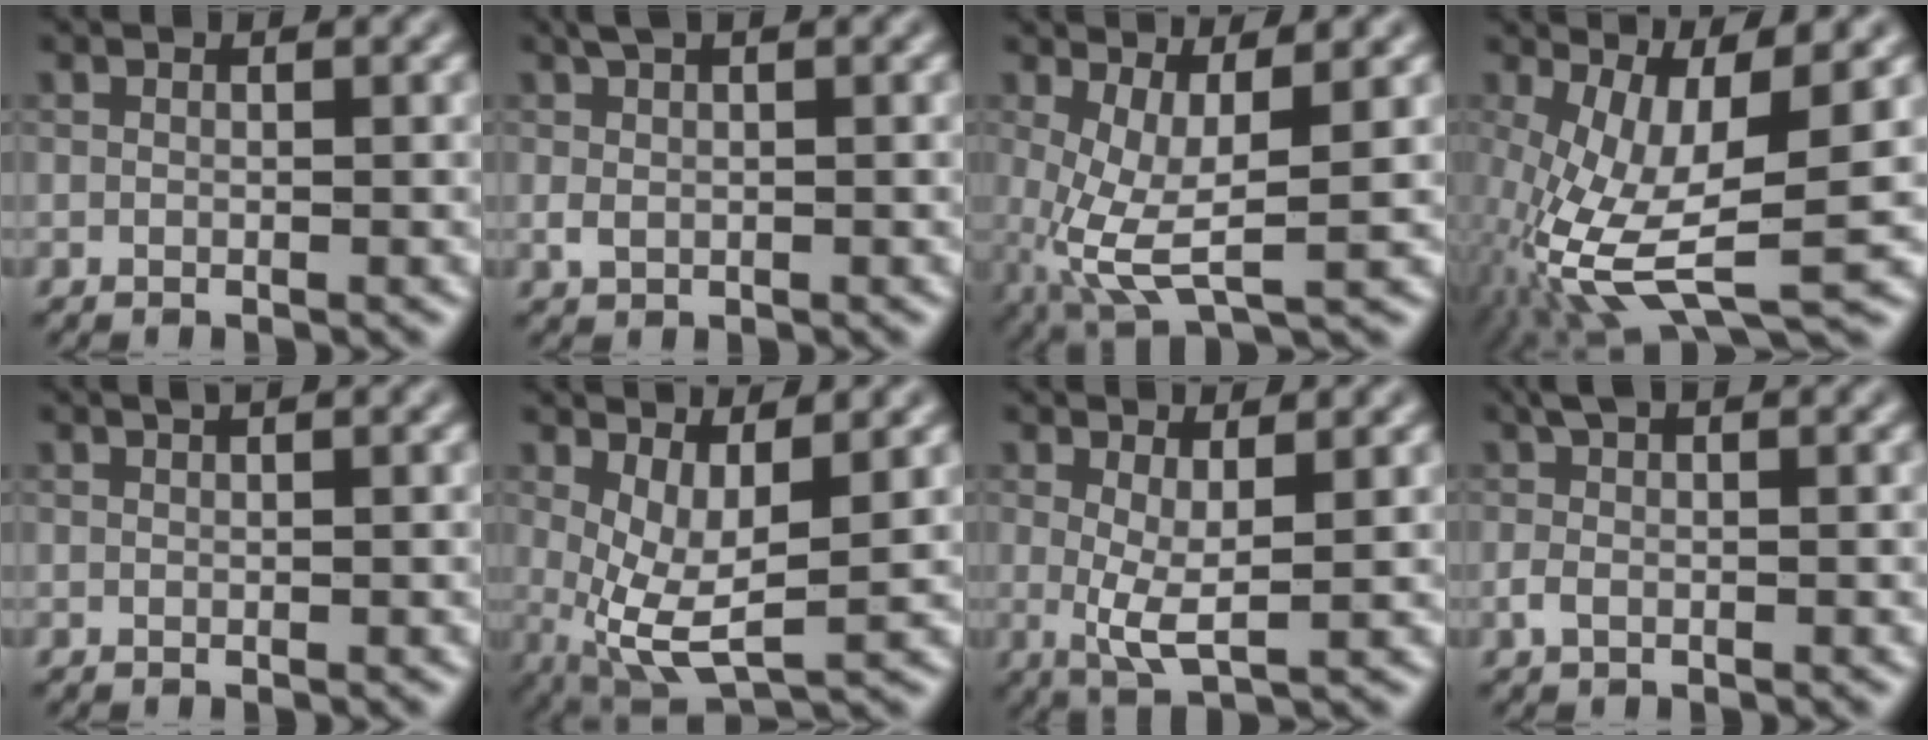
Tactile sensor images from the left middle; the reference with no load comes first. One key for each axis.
{"total": 1.9, "fx": 0.8, "fy": 1.0, "fz": 1.4, "tx": -0.032, "ty": 0.005, "tz": 0.015}
{"total": 5.5, "fx": 0.3, "fy": 1.8, "fz": 5.2, "tx": -0.109, "ty": -0.010, "tz": 0.010}
{"total": 10.0, "fx": -2.1, "fy": 3.3, "fz": 9.2, "tx": -0.200, "ty": -0.010, "tz": -0.036}
{"total": 0.9, "fx": 0.6, "fy": 0.2, "fz": 0.6, "tx": -0.007, "ty": 0.001, "tz": 0.006}
{"total": 5.4, "fx": 1.0, "fy": 2.0, "fz": 4.9, "tx": -0.099, "ty": -0.017, "tz": 0.026}
{"total": 3.4, "fx": 0.8, "fy": 0.9, "fz": 3.2, "tx": -0.061, "ty": -0.009, "tz": 0.016}
{"total": 1.8, "fx": 0.2, "fy": 0.8, "fz": 1.6, "tx": -0.036, "ty": 0.007, "tz": 0.000}